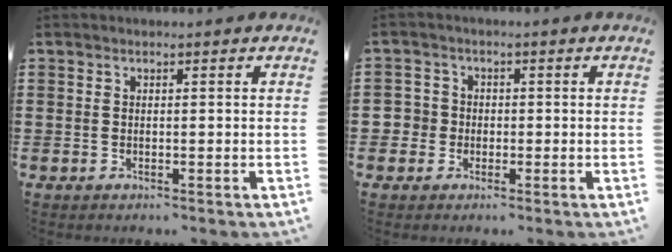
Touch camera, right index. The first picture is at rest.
{"total": 2.9, "force": [-0.8, 2.8, 0.4], "torque": [-0.029, 0.003, -0.023]}